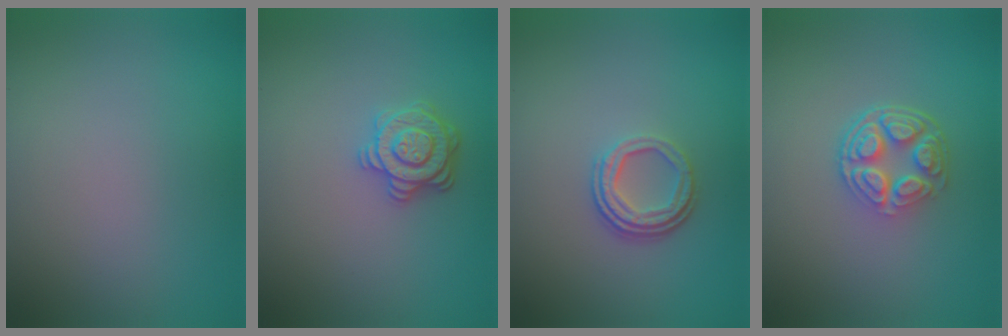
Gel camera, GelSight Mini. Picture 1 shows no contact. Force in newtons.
{"total": 3.1, "press": 3.0, "slide": 0.9}
{"total": 3.3, "press": 2.5, "slide": 2.2}
{"total": 5.2, "press": 3.7, "slide": 3.6}